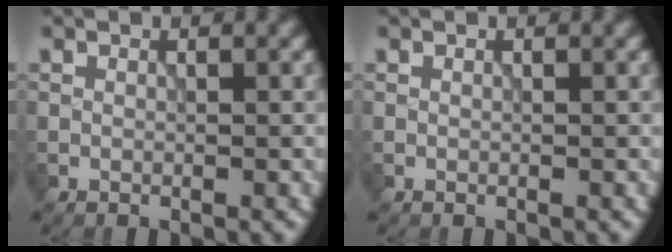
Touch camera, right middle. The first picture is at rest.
{"total": 0.0}